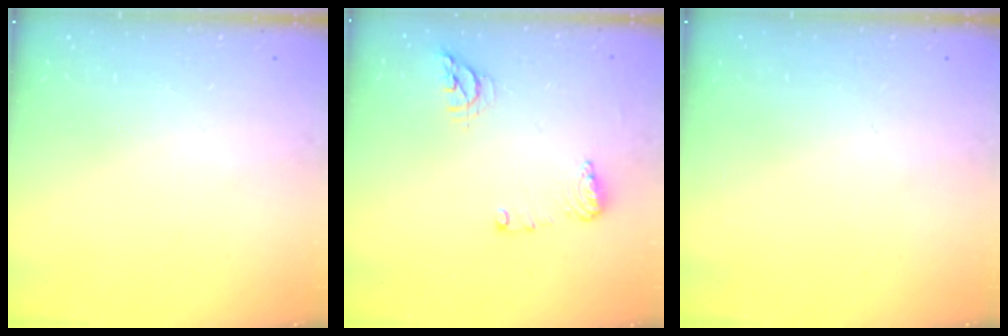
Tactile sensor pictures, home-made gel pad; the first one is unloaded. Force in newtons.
{"total": 11.7, "press": 10.0, "slide": 6.1}
{"total": 0.0}